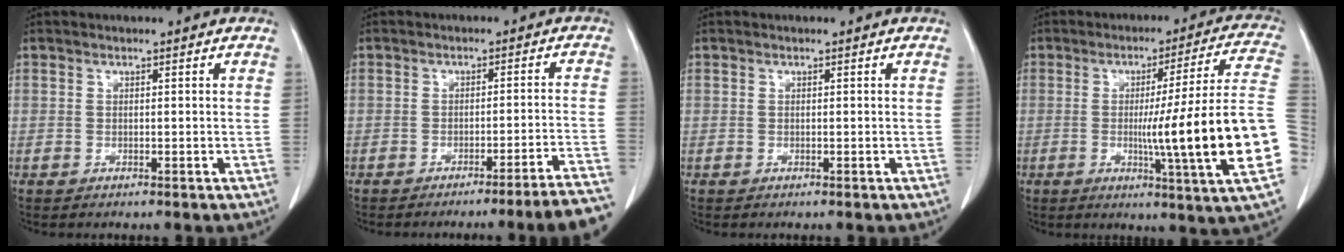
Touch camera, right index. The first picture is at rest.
{"total": 11.2, "force": [-10.2, -2.0, 4.2], "torque": [-0.016, -0.004, -0.129]}
{"total": 0.0}
{"total": 19.7, "force": [-3.3, -2.6, 19.2], "torque": [-0.215, -0.002, -0.057]}